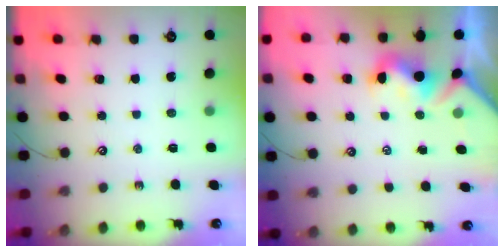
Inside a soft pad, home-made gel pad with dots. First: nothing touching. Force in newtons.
{"total": 2.2, "press": 2.2, "slide": 0.5}